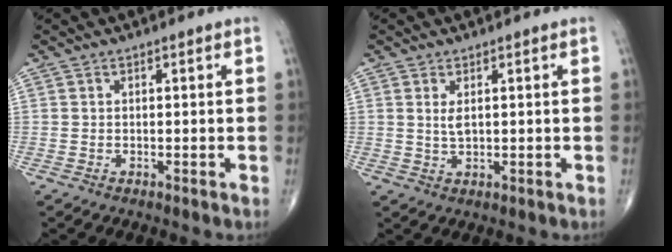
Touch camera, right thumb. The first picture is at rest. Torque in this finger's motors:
{"motor_torque": [-0.13, 0.12, -0.09, -0.11, 0.07]}